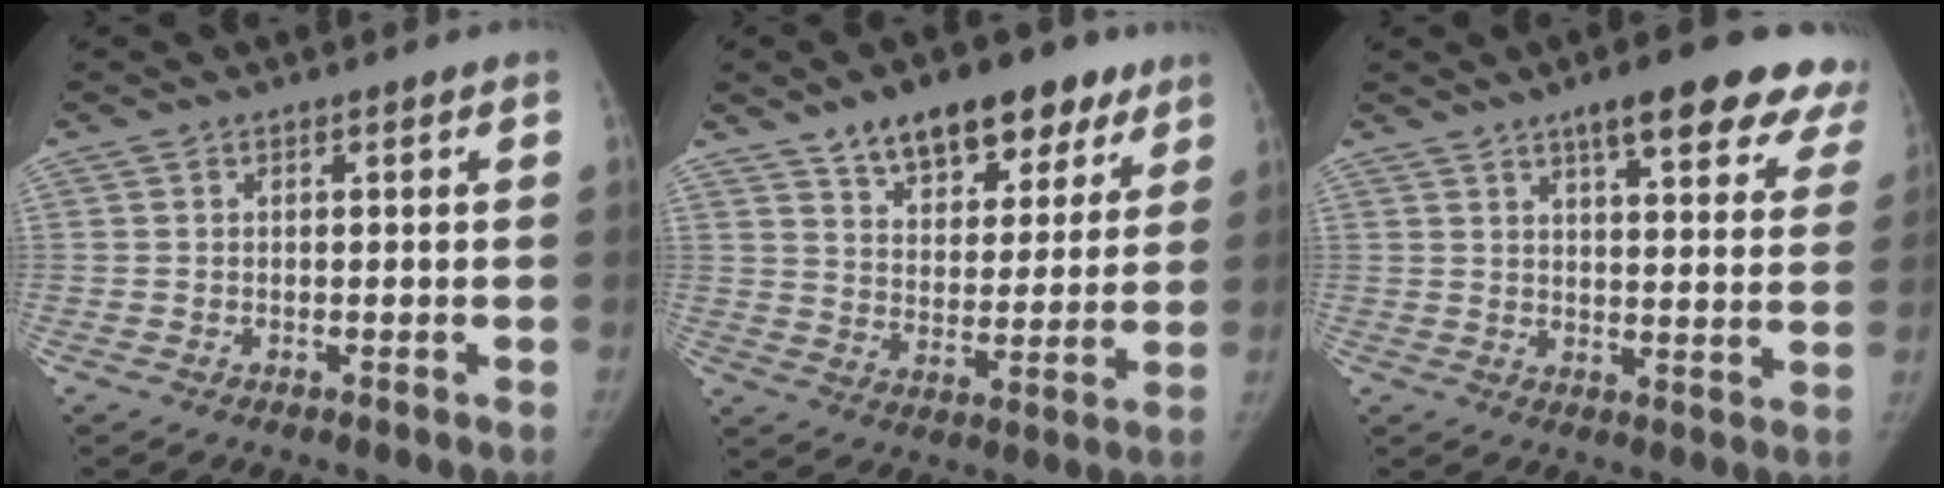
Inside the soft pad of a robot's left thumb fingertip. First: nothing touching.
{"total": 17.5, "force": [11.1, 9.2, 9.8], "torque": [-0.087, -0.031, 0.170]}
{"total": 17.9, "force": [12.2, 5.0, 12.1], "torque": [-0.118, -0.039, 0.145]}